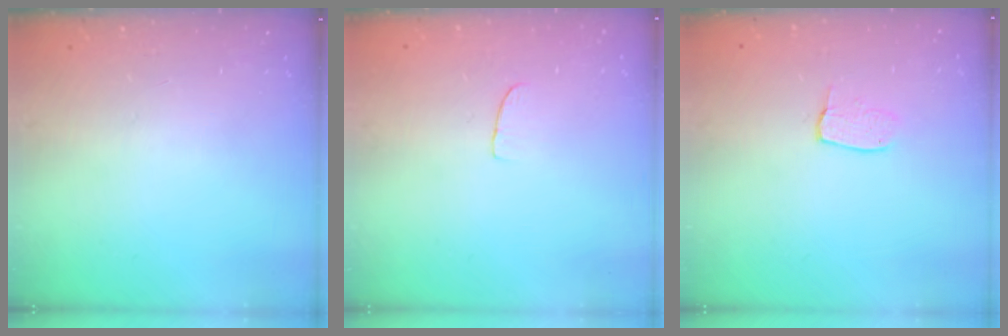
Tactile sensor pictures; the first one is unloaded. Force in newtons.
{"total": 2.6, "press": 2.6, "slide": 0.2}
{"total": 5.2, "press": 5.2, "slide": 0.3}